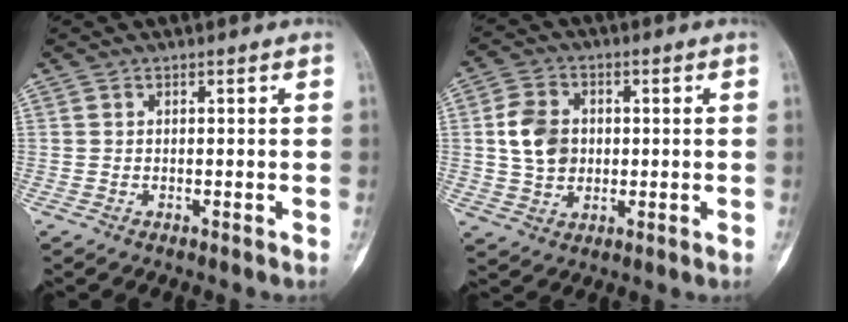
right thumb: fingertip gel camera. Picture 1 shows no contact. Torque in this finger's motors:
{"motor_torque": [0.66, 1.20, 1.02, -0.08, 0.09]}